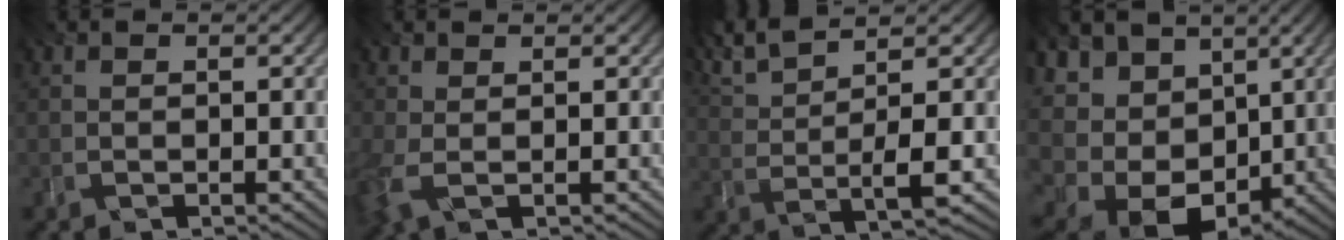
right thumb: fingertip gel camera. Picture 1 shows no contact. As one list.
[{"total": 3.4, "force": [0.7, 1.4, 3.0], "torque": [-0.079, 0.013, 0.008]}, {"total": 7.2, "force": [3.7, 1.2, 6.1], "torque": [-0.113, 0.014, 0.069]}, {"total": 16.1, "force": [-1.6, 11.7, 10.9], "torque": [-0.231, -0.026, 0.005]}]